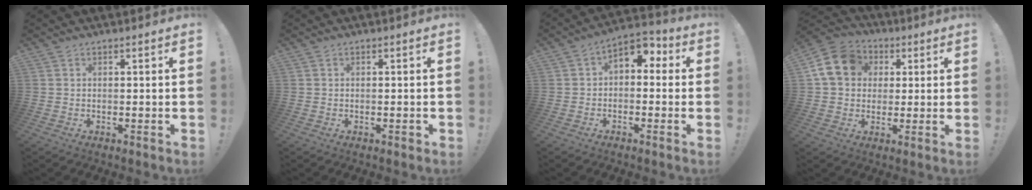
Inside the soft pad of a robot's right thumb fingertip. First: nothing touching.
{"total": 0.8, "force": [-0.4, 0.4, 0.6], "torque": [-0.006, 0.001, -0.006]}
{"total": 5.5, "force": [0.6, 3.7, 3.9], "torque": [-0.050, 0.001, 0.015]}
{"total": 14.0, "force": [3.4, 11.7, 7.0], "torque": [-0.110, 0.005, 0.072]}